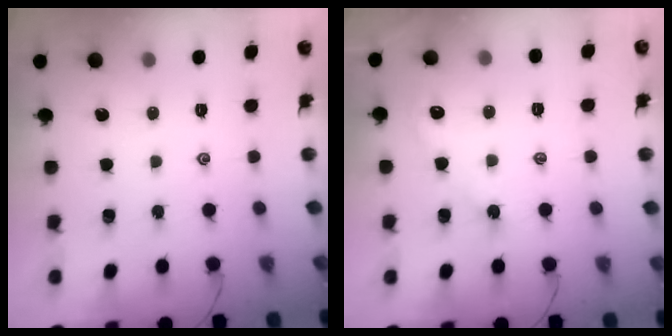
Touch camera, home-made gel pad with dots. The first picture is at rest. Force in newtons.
{"total": 3.3, "press": 3.3, "slide": 0.5}